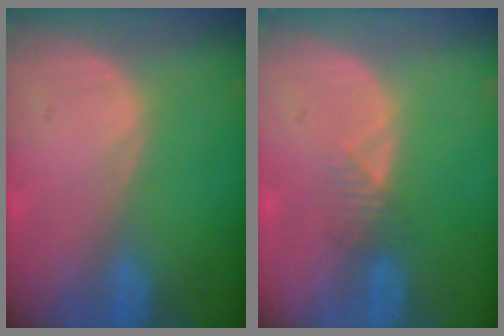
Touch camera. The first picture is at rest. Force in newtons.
{"total": 1.9, "press": 1.6, "slide": 1.0}